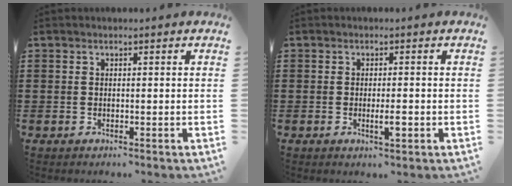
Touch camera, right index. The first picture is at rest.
{"total": 2.6, "force": [-0.8, 0.4, 2.5], "torque": [-0.043, -0.004, -0.012]}